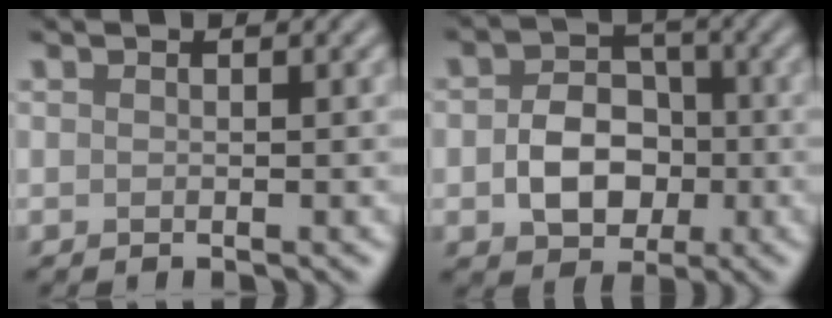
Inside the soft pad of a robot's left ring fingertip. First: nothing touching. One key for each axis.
{"total": 5.2, "fx": -1.1, "fy": 4.0, "fz": 3.2, "tx": -0.049, "ty": 0.000, "tz": -0.017}